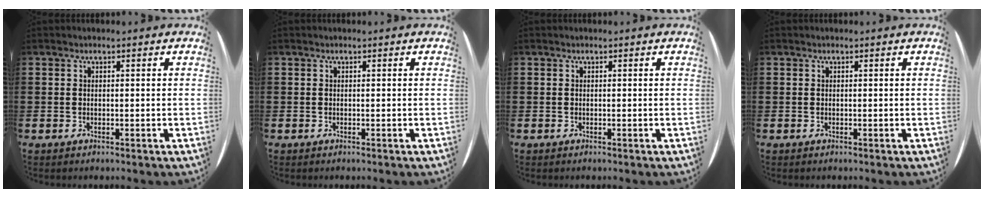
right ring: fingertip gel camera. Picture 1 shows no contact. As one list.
[{"total": 0.0}, {"total": 0.0}, {"total": 0.0}]